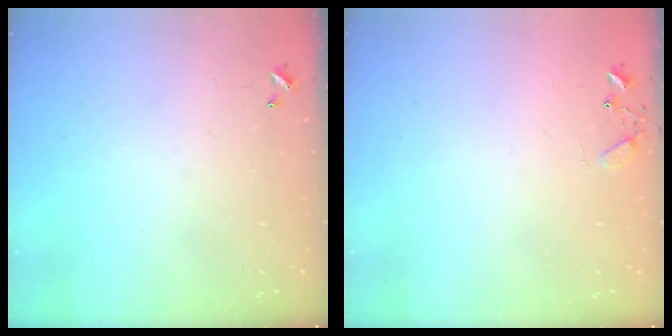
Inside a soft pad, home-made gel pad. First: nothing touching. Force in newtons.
{"total": 6.9, "press": 6.9, "slide": 0.4}